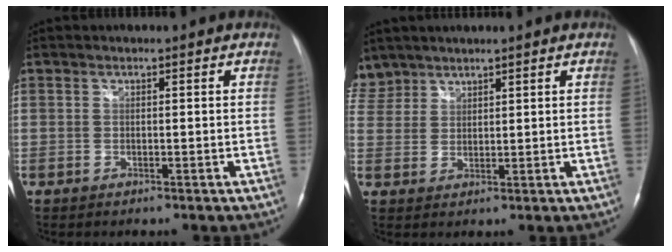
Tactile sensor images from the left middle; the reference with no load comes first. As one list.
[{"total": 5.6, "force": [4.7, 3.1, -0.1], "torque": [0.002, 0.011, 0.100]}]